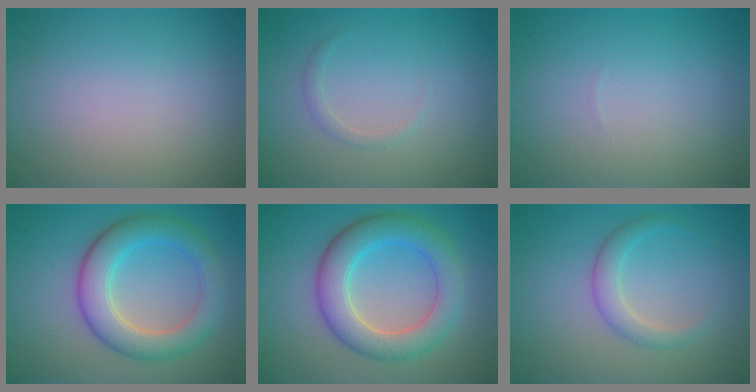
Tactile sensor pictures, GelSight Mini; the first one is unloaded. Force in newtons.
{"total": 0.8, "press": 0.8, "slide": 0.2}
{"total": 0.0}
{"total": 5.7, "press": 5.7, "slide": 0.1}
{"total": 6.1, "press": 6.1, "slide": 0.4}
{"total": 2.3, "press": 2.3, "slide": 0.0}